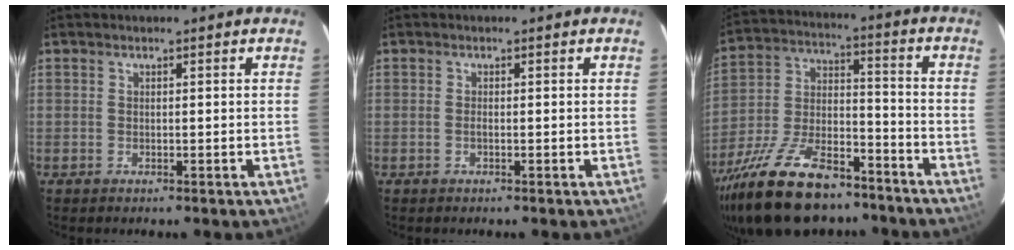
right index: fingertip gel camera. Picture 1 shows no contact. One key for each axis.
{"total": 0.5, "fx": -0.2, "fy": 0.1, "fz": 0.5, "tx": -0.009, "ty": 0.001, "tz": -0.005}
{"total": 23.8, "fx": -17.1, "fy": 10.1, "fz": 13.2, "tx": -0.268, "ty": -0.009, "tz": -0.274}